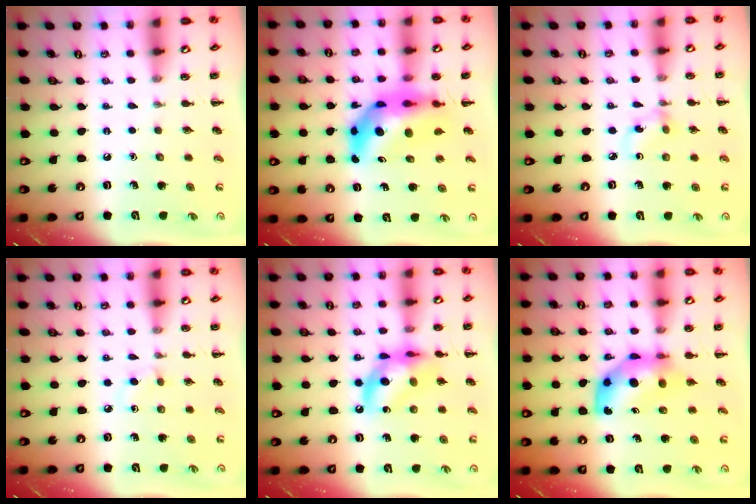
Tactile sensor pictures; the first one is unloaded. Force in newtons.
{"total": 10.8, "press": 10.3, "slide": 3.2}
{"total": 2.9, "press": 2.7, "slide": 0.9}
{"total": 1.5, "press": 1.3, "slide": 0.8}
{"total": 12.2, "press": 11.9, "slide": 2.7}
{"total": 8.3, "press": 8.1, "slide": 1.9}